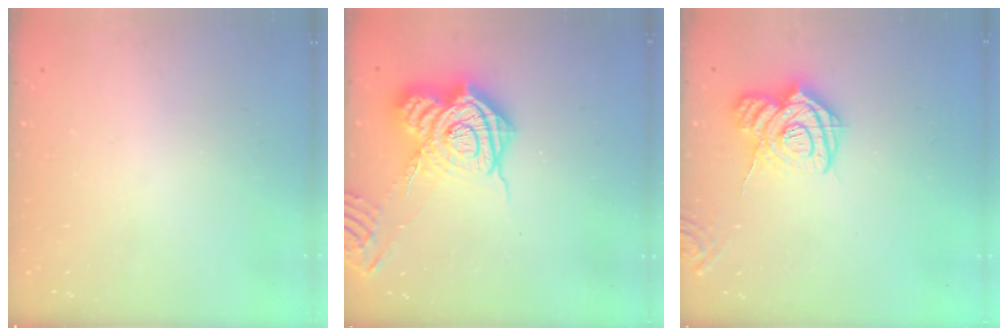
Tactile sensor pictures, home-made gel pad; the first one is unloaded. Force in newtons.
{"total": 18.8, "press": 18.7, "slide": 1.5}
{"total": 14.7, "press": 14.6, "slide": 1.5}